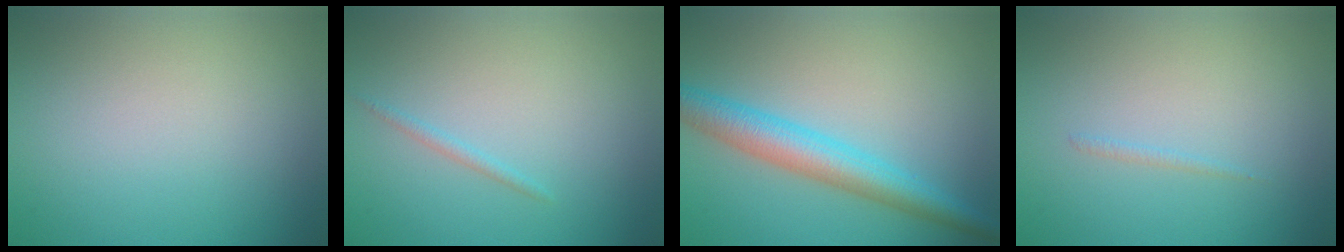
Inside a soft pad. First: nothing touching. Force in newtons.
{"total": 0.8, "press": 0.8, "slide": 0.0}
{"total": 5.0, "press": 5.0, "slide": 0.2}
{"total": 0.5, "press": 0.5, "slide": 0.1}